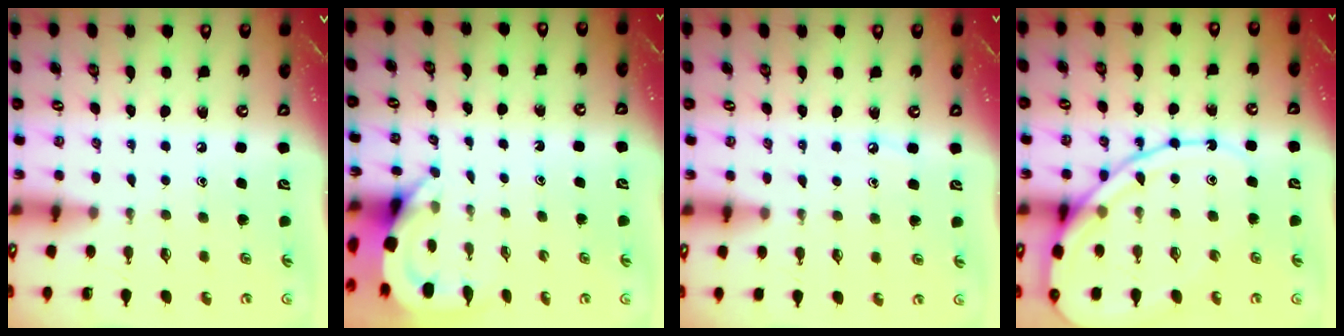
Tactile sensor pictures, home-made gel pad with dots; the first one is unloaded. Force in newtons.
{"total": 3.8, "press": 3.8, "slide": 0.3}
{"total": 3.2, "press": 3.2, "slide": 0.4}
{"total": 15.4, "press": 15.3, "slide": 1.6}